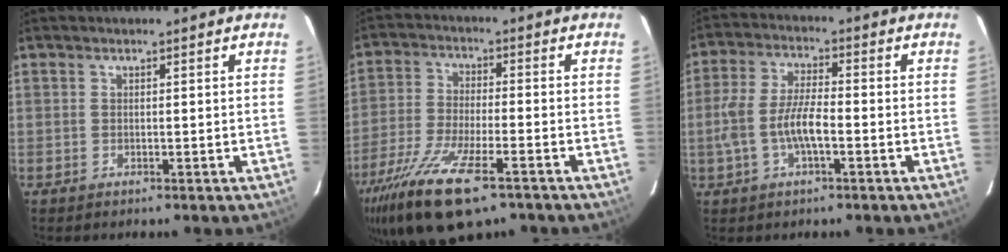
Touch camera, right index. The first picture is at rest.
{"total": 17.1, "force": [-10.8, 5.2, 12.2], "torque": [-0.255, -0.055, -0.199]}
{"total": 8.5, "force": [-2.4, 2.8, 7.7], "torque": [-0.161, 0.004, -0.044]}